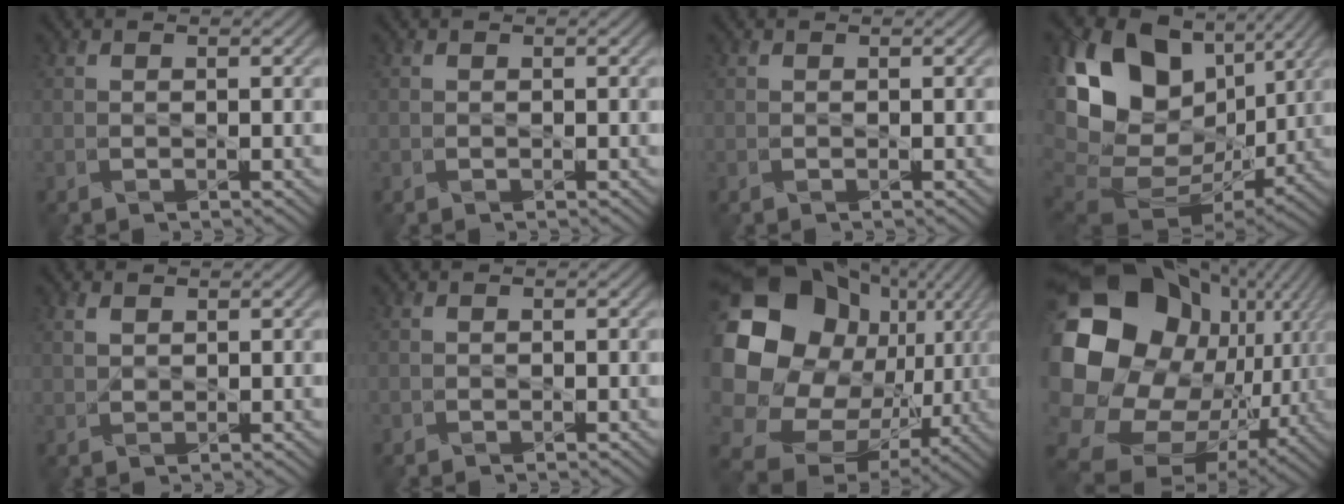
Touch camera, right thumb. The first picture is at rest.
{"total": 0.0}
{"total": 0.0}
{"total": 18.5, "force": [4.7, 12.7, 12.6], "torque": [-0.267, -0.011, 0.110]}
{"total": 1.7, "force": [1.1, 0.9, 1.0], "torque": [-0.028, 0.001, 0.025]}
{"total": 0.0}
{"total": 24.0, "force": [3.5, 20.4, 12.2], "torque": [-0.314, -0.019, 0.088]}
{"total": 22.8, "force": [1.5, 18.4, 13.4], "torque": [-0.328, -0.042, 0.057]}